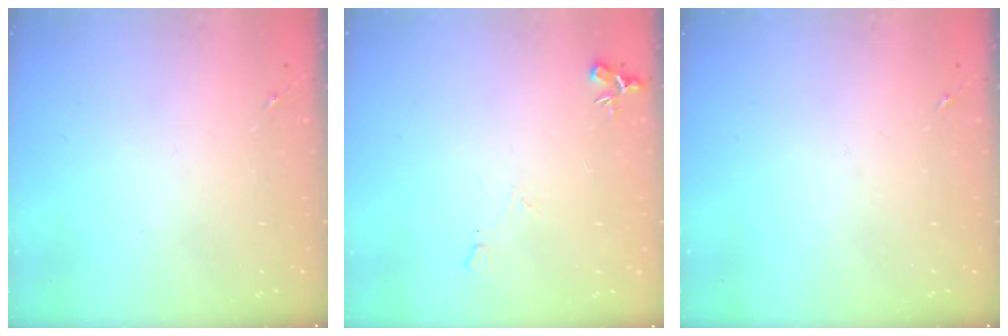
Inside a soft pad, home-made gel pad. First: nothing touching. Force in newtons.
{"total": 6.9, "press": 6.9, "slide": 0.7}
{"total": 0.0}